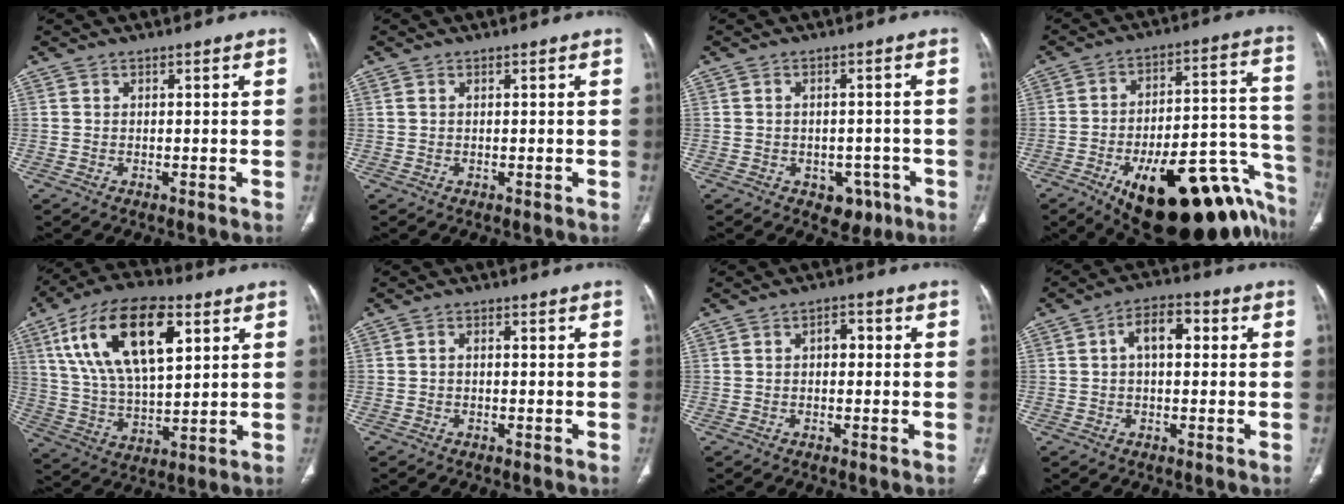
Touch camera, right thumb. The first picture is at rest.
{"total": 0.5, "force": [0.3, 0.2, 0.3], "torque": [-0.011, 0.010, 0.011]}
{"total": 5.2, "force": [-2.5, 3.8, 2.6], "torque": [-0.011, 0.016, -0.024]}
{"total": 32.5, "force": [-17.8, 12.8, 24.0], "torque": [-0.224, 0.075, -0.240]}
{"total": 21.2, "force": [8.3, 10.0, 16.7], "torque": [-0.288, -0.014, 0.152]}
{"total": 0.9, "force": [-0.1, 0.6, 0.6], "torque": [-0.007, 0.003, -0.004]}
{"total": 3.0, "force": [0.4, 1.8, 2.4], "torque": [-0.030, 0.013, 0.002]}
{"total": 7.0, "force": [1.3, 3.8, 5.7], "torque": [-0.089, 0.023, 0.015]}